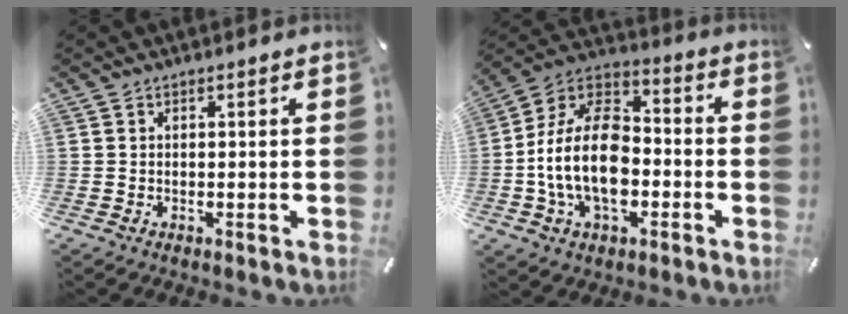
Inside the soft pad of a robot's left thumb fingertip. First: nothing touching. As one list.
[{"total": 18.1, "force": [-4.6, 11.6, 13.0], "torque": [-0.277, 0.024, -0.087]}]